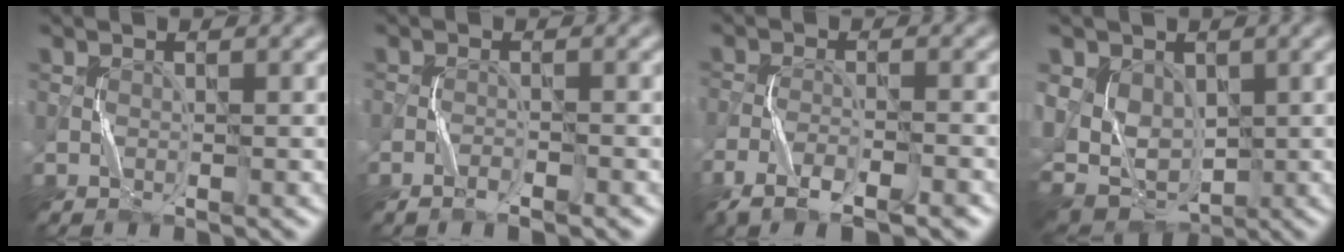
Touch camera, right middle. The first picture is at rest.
{"total": 1.8, "force": [-1.4, 0.2, 1.2], "torque": [-0.029, 0.005, -0.024]}
{"total": 5.9, "force": [-4.3, 1.6, 3.7], "torque": [-0.067, -0.013, -0.071]}
{"total": 7.2, "force": [1.1, 5.8, 4.0], "torque": [-0.079, 0.001, 0.022]}